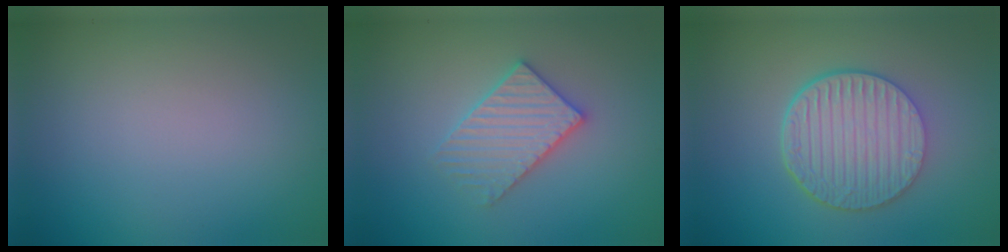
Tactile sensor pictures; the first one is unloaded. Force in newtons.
{"total": 3.7, "press": 3.6, "slide": 0.6}
{"total": 6.5, "press": 4.8, "slide": 4.4}